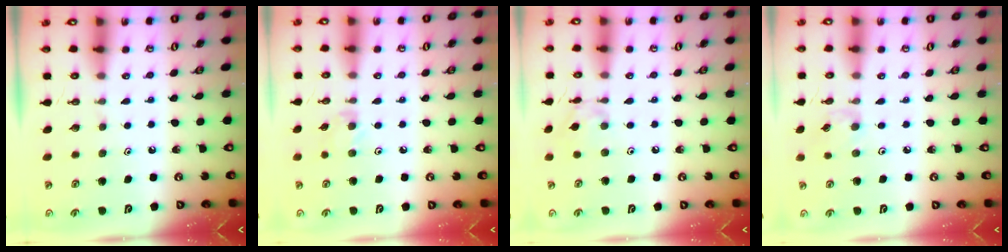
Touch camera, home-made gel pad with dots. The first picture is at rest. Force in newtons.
{"total": 3.6, "press": 3.6, "slide": 0.5}
{"total": 5.2, "press": 5.2, "slide": 0.3}
{"total": 3.6, "press": 3.5, "slide": 0.5}